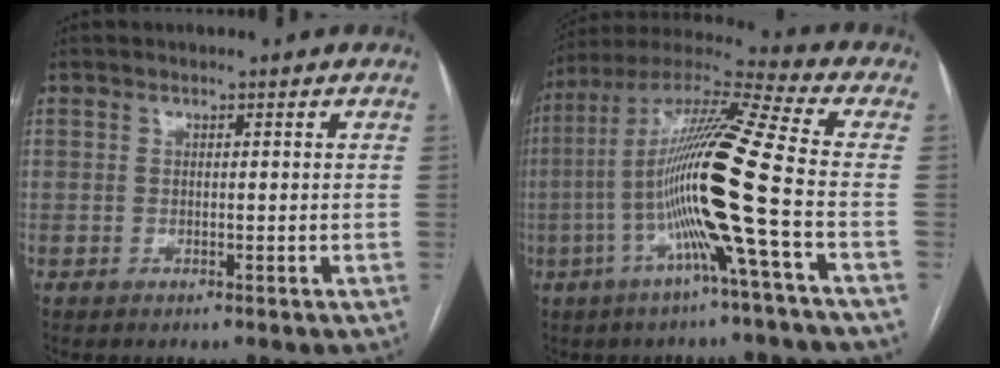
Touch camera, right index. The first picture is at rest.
{"total": 17.3, "force": [-4.1, -1.8, 16.8], "torque": [-0.317, 0.004, -0.092]}